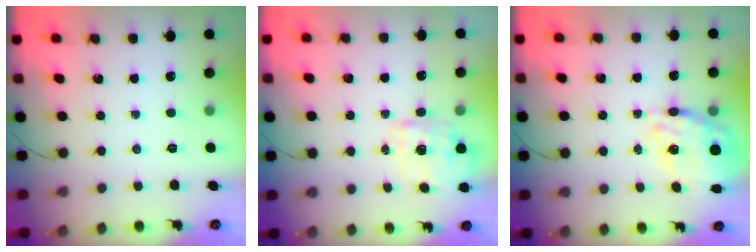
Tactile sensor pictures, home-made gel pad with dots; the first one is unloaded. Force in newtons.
{"total": 1.9, "press": 1.8, "slide": 0.6}
{"total": 18.2, "press": 17.8, "slide": 3.9}